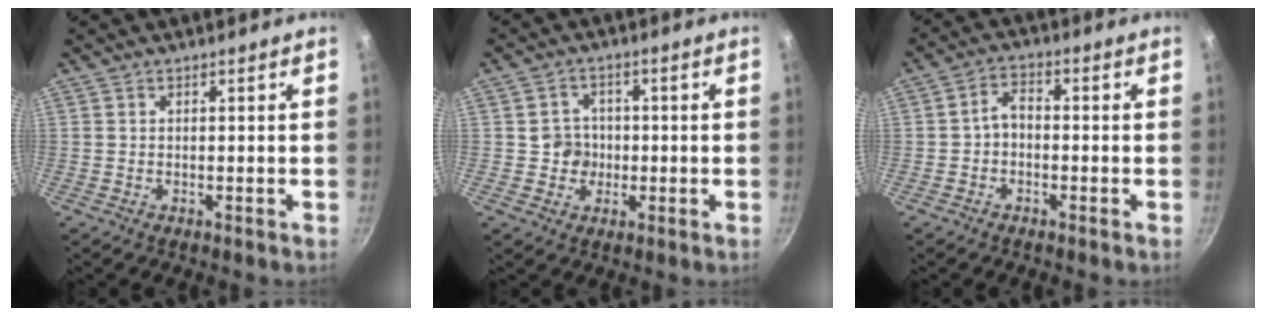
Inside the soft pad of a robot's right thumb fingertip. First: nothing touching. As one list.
[{"total": 4.7, "force": [-0.4, 4.4, 1.5], "torque": [0.005, 0.008, -0.010]}, {"total": 3.9, "force": [-0.9, 2.7, 2.6], "torque": [-0.038, 0.021, -0.024]}]